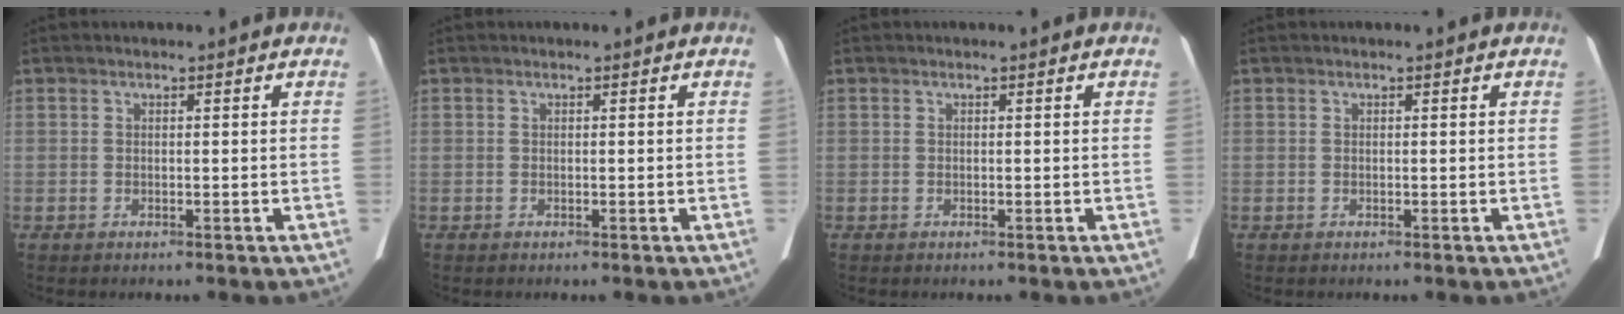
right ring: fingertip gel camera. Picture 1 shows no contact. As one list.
[{"total": 0.0}, {"total": 0.0}, {"total": 0.0}]